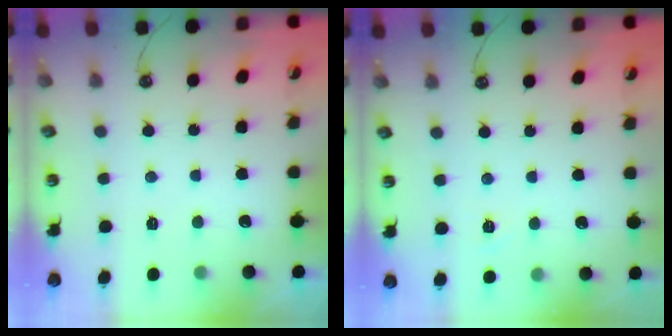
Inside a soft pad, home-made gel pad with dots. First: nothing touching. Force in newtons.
{"total": 2.1, "press": 2.1, "slide": 0.3}